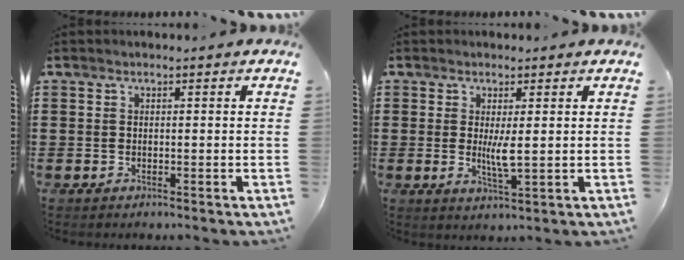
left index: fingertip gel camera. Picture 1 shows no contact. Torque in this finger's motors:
{"motor_torque": [1.12, 0.03, 0.26, 0.07]}